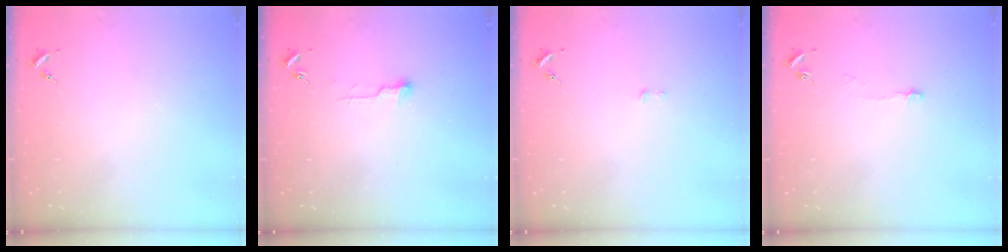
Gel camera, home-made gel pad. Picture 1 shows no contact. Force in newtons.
{"total": 6.8, "press": 6.8, "slide": 0.7}
{"total": 2.6, "press": 2.6, "slide": 0.2}
{"total": 3.2, "press": 3.2, "slide": 0.3}